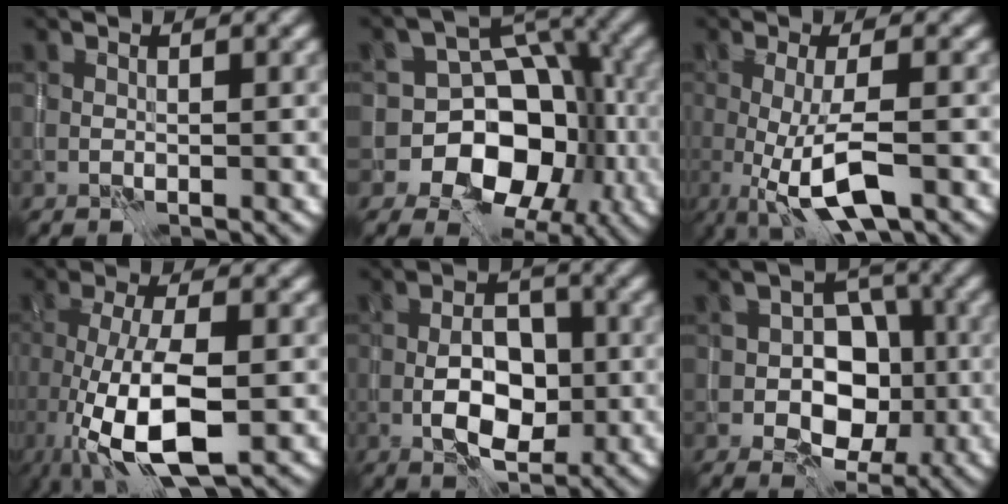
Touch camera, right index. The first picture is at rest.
{"total": 10.5, "force": [-3.5, 8.2, 5.6], "torque": [-0.044, 0.018, -0.085]}
{"total": 5.6, "force": [-1.7, 1.4, 5.2], "torque": [-0.097, -0.009, -0.034]}
{"total": 9.0, "force": [-2.7, 3.1, 8.0], "torque": [-0.164, -0.009, -0.047]}
{"total": 5.5, "force": [-1.5, 3.1, 4.3], "torque": [-0.068, 0.005, -0.029]}
{"total": 6.5, "force": [-1.5, 4.9, 4.1], "torque": [-0.028, 0.005, -0.035]}